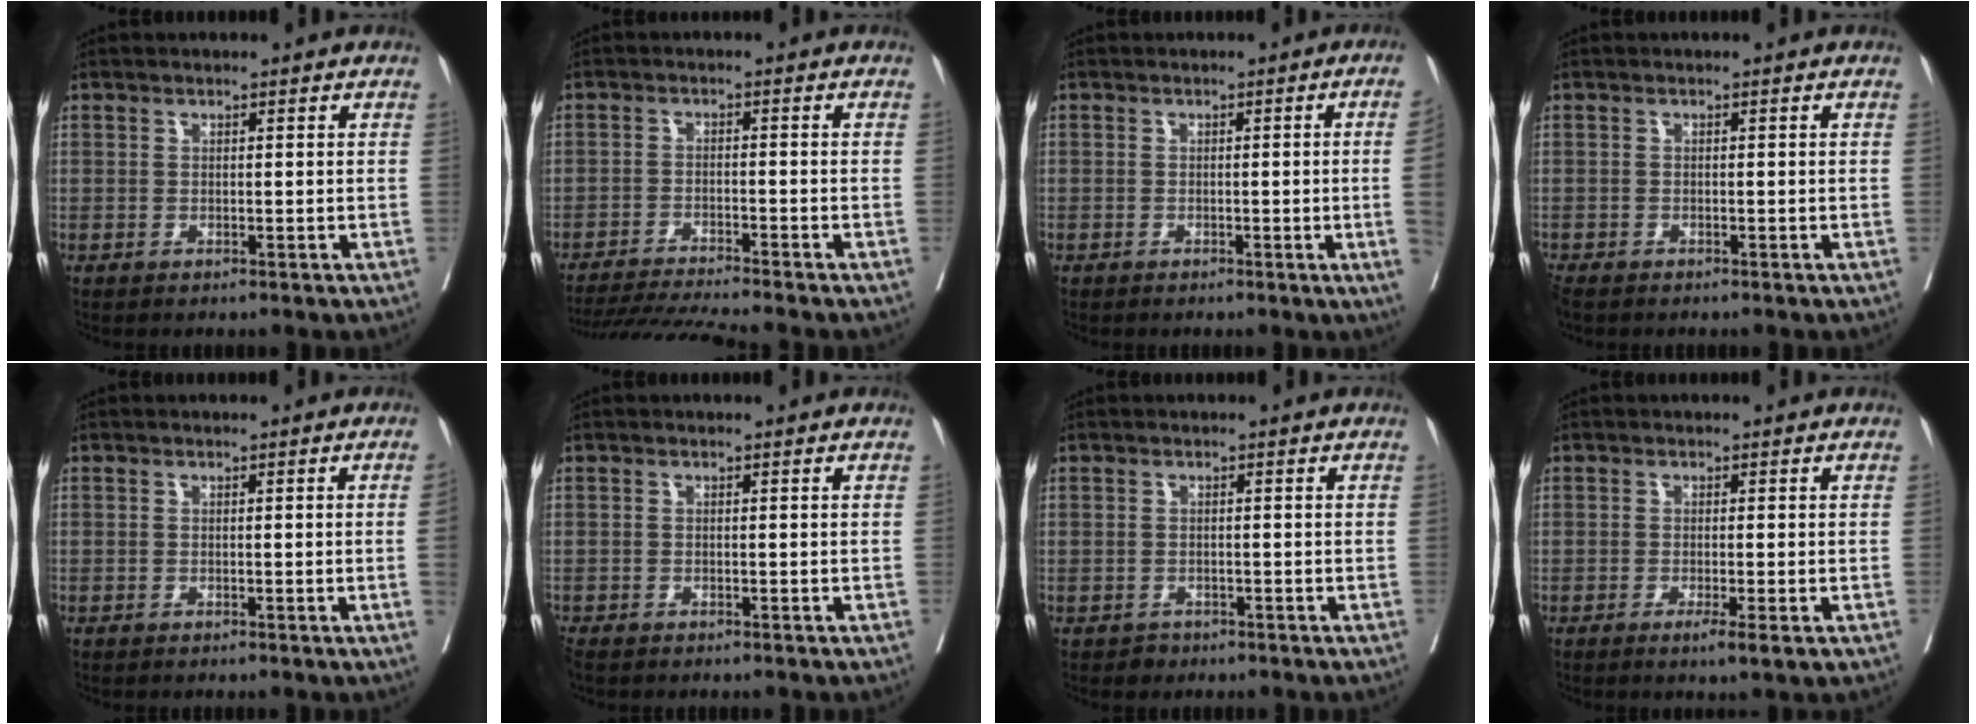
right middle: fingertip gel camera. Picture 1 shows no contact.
{"total": 8.7, "force": [-8.1, -1.8, 2.6], "torque": [-0.034, -0.013, -0.138]}
{"total": 4.3, "force": [-0.7, -1.6, 3.9], "torque": [-0.041, -0.007, -0.010]}
{"total": 2.0, "force": [-1.8, 0.7, 0.8], "torque": [-0.020, -0.008, -0.033]}
{"total": 1.3, "force": [-0.2, -0.5, 1.1], "torque": [-0.008, 0.000, -0.003]}
{"total": 1.5, "force": [-1.3, 0.5, 0.5], "torque": [-0.016, -0.006, -0.024]}
{"total": 1.2, "force": [-0.8, 0.8, 0.0], "torque": [0.000, 0.003, -0.014]}
{"total": 2.7, "force": [-1.3, 0.1, 2.4], "torque": [-0.034, -0.007, -0.020]}